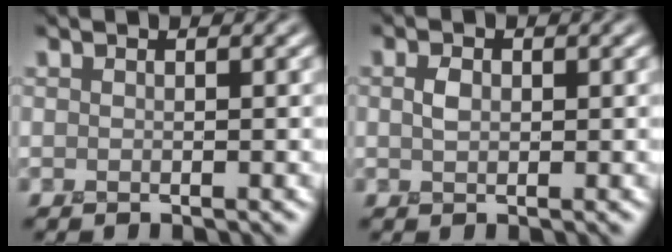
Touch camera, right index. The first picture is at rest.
{"total": 1.1, "force": [-0.2, 0.8, 0.7], "torque": [-0.013, -0.002, -0.006]}